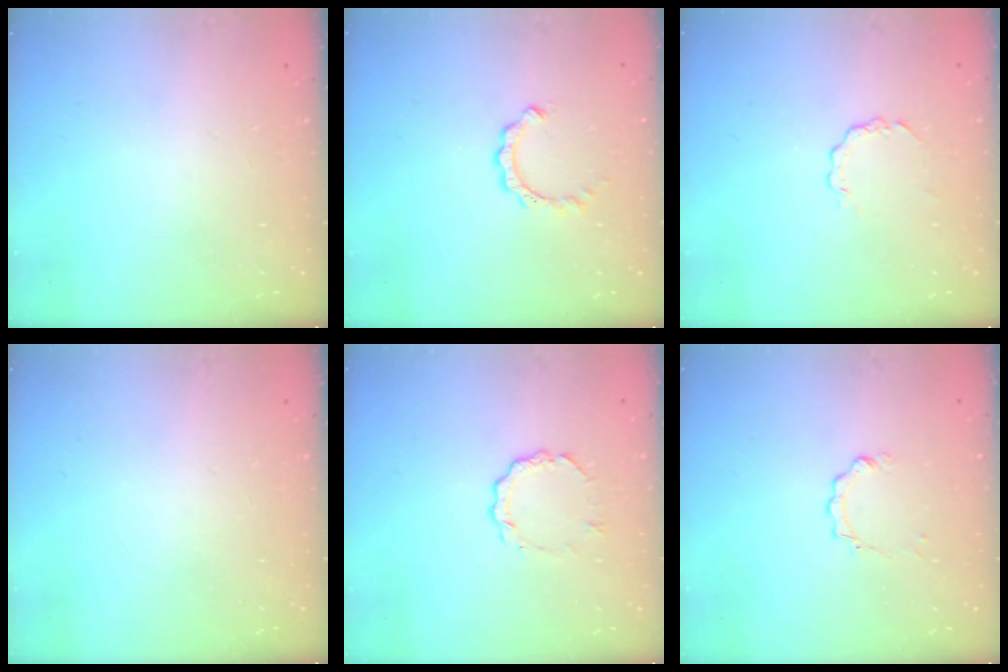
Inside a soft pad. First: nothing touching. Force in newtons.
{"total": 5.8, "press": 5.8, "slide": 0.5}
{"total": 1.7, "press": 1.7, "slide": 0.2}
{"total": 0.0}
{"total": 5.1, "press": 5.0, "slide": 0.5}
{"total": 2.3, "press": 2.3, "slide": 0.3}